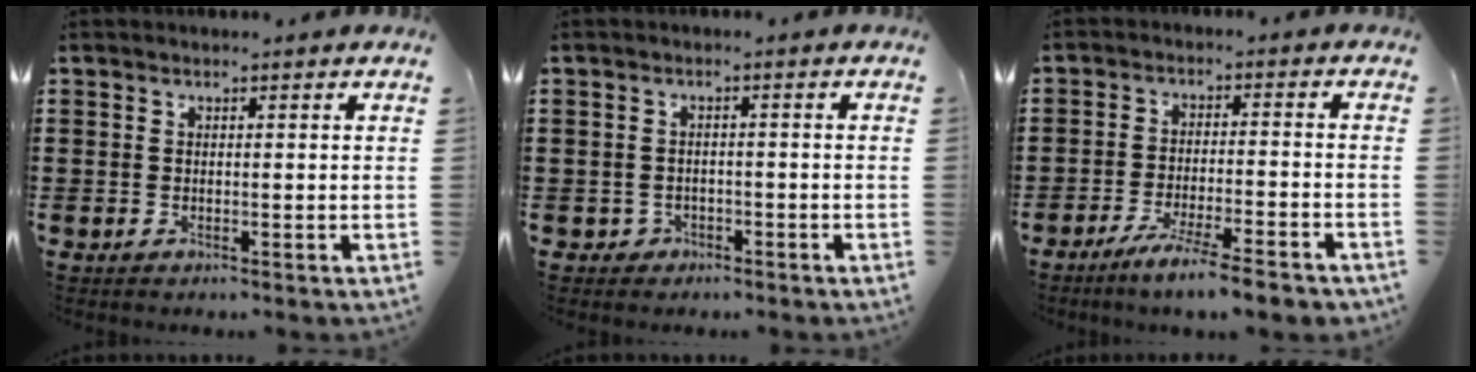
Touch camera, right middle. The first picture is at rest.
{"total": 1.4, "force": [-1.1, 0.8, 0.1], "torque": [-0.009, -0.002, -0.026]}
{"total": 6.4, "force": [-5.3, -0.3, 3.5], "torque": [-0.066, -0.016, -0.097]}